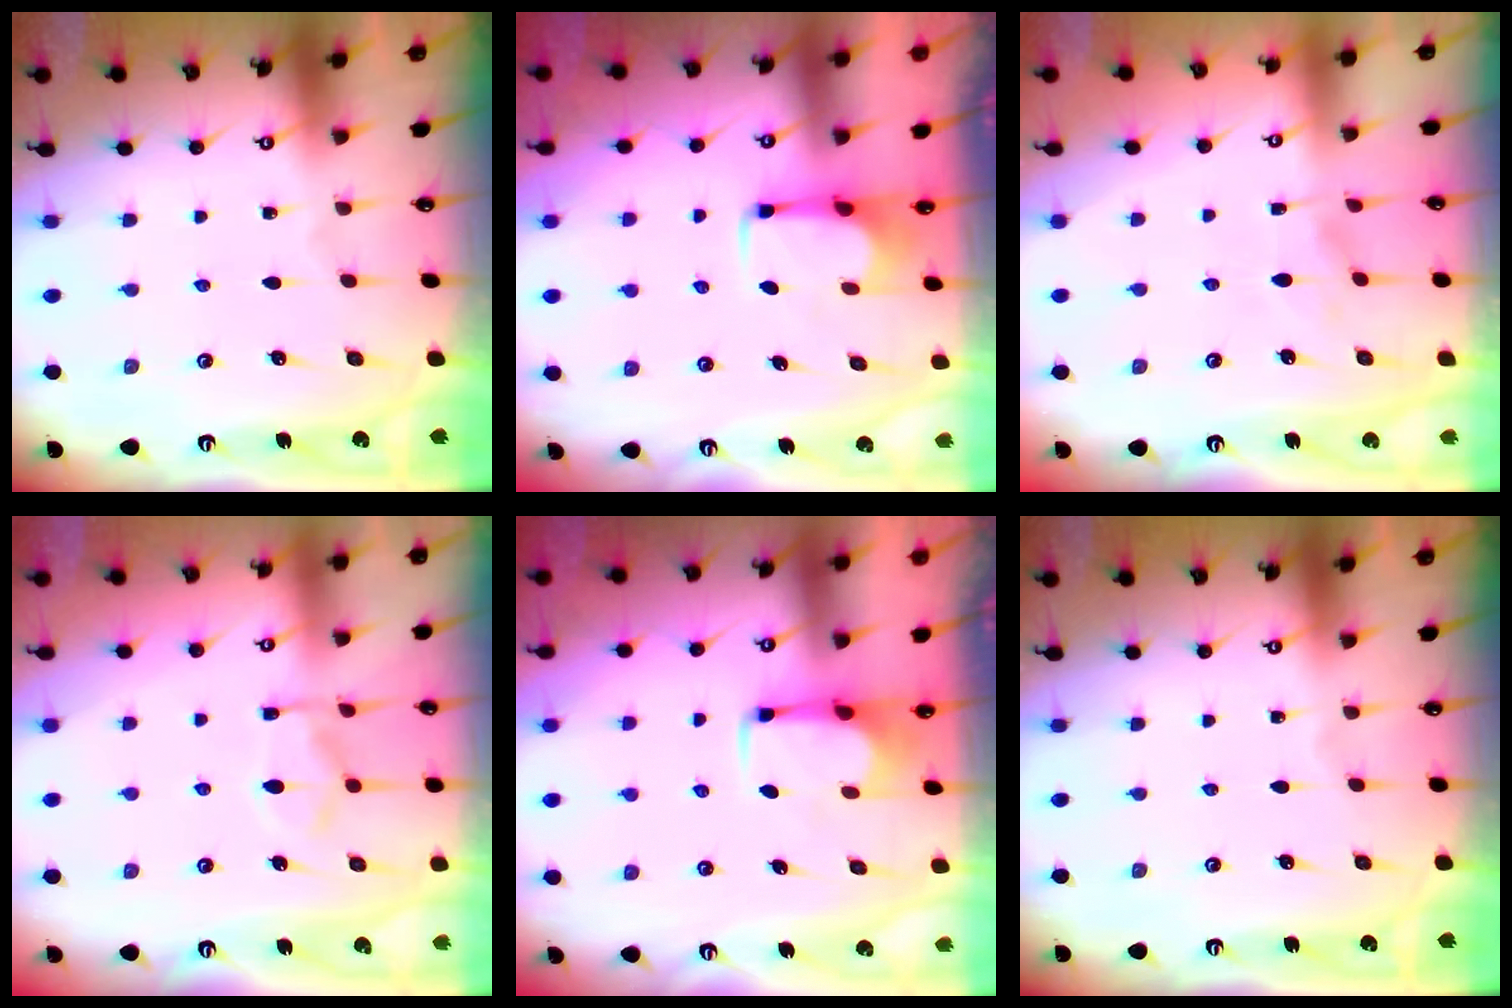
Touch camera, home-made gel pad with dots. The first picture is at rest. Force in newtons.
{"total": 2.8, "press": 2.8, "slide": 0.5}
{"total": 2.0, "press": 1.9, "slide": 0.8}
{"total": 10.5, "press": 10.4, "slide": 1.3}
{"total": 2.8, "press": 2.8, "slide": 0.3}
{"total": 0.0}